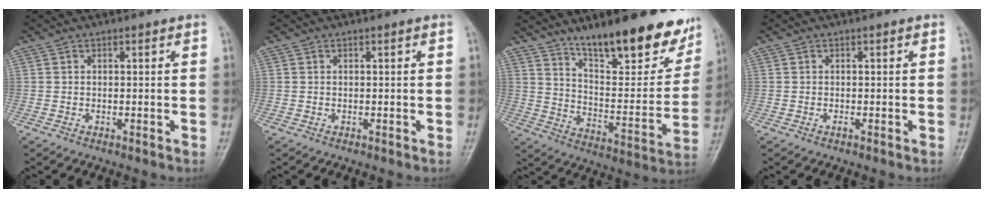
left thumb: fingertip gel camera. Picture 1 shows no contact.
{"total": 0.0}
{"total": 22.1, "force": [15.5, 6.8, 14.2], "torque": [-0.158, -0.083, 0.240]}
{"total": 0.6, "force": [-0.2, 0.1, 0.5], "torque": [-0.008, 0.005, -0.001]}